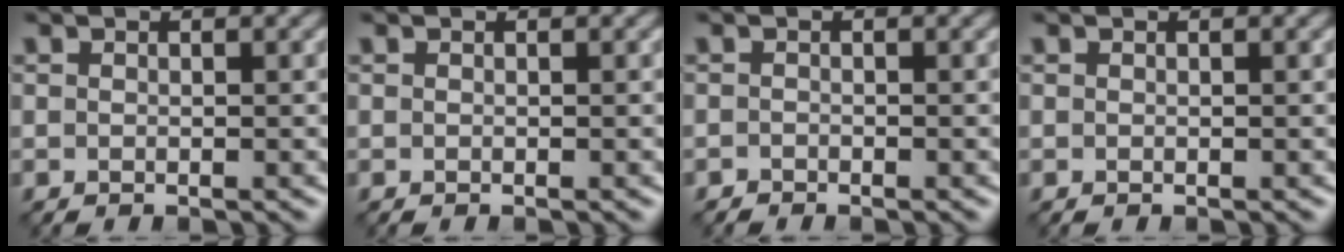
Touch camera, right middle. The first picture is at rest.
{"total": 0.0}
{"total": 0.8, "force": [-0.7, 0.1, -0.2], "torque": [0.007, 0.000, -0.017]}
{"total": 0.0}